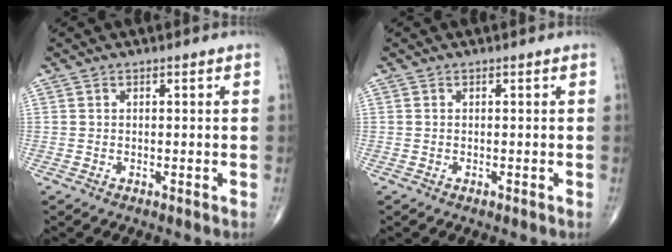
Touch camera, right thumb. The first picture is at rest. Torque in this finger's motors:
{"motor_torque": [-0.25, -0.04, -0.15, -0.07, -0.01]}